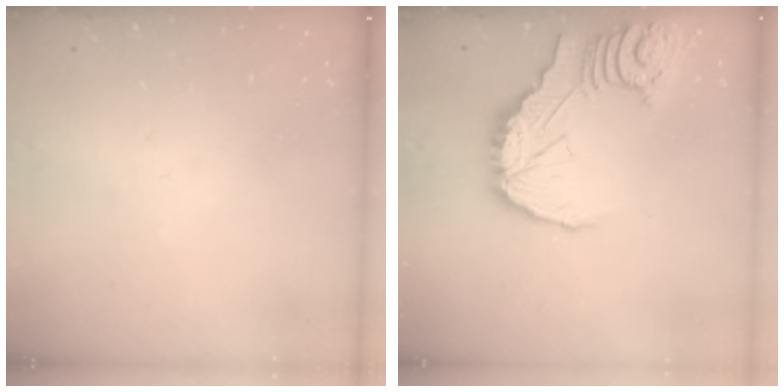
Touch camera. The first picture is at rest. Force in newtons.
{"total": 14.5, "press": 14.4, "slide": 2.1}